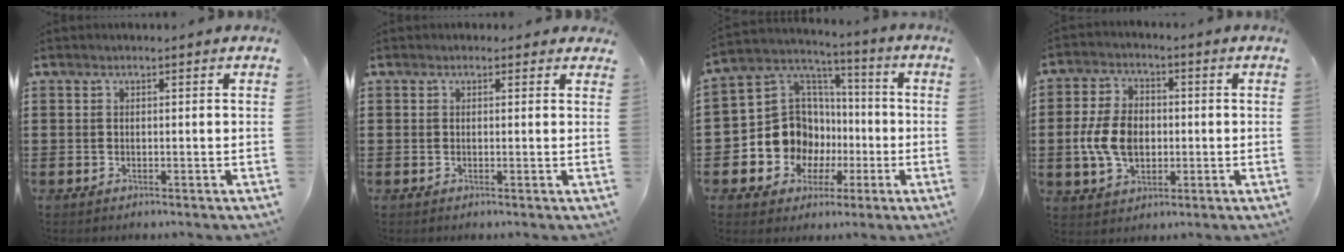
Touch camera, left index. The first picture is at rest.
{"total": 0.8, "force": [0.2, 0.7, 0.3], "torque": [-0.008, 0.006, 0.002]}
{"total": 12.2, "force": [-3.0, 11.1, 4.2], "torque": [-0.119, 0.009, -0.048]}
{"total": 7.9, "force": [-1.0, 5.5, 5.6], "torque": [-0.134, 0.007, -0.022]}